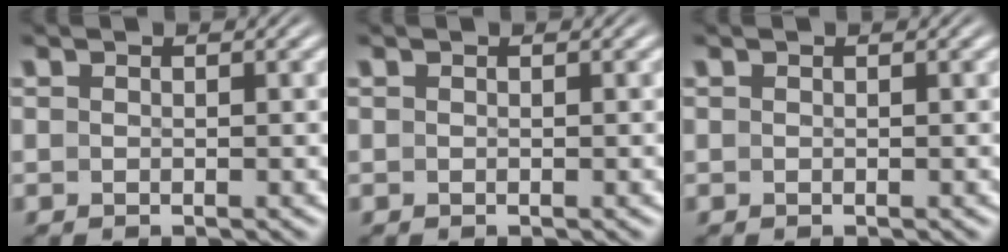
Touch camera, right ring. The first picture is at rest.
{"total": 0.0}
{"total": 0.0}